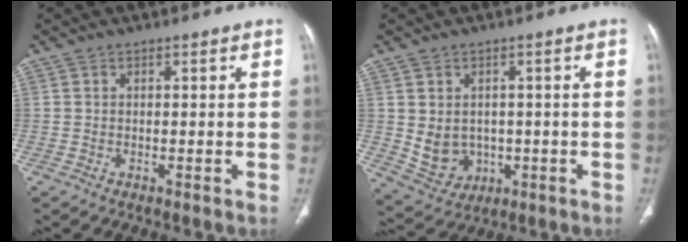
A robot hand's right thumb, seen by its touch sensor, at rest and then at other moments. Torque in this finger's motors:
{"motor_torque": [-0.63, 0.72, 0.43, 0.38, 0.22]}